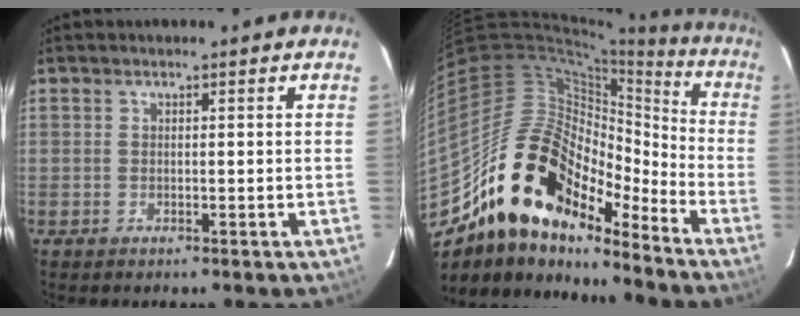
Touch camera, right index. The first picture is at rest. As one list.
[{"total": 21.5, "force": [-15.0, 10.0, 11.8], "torque": [-0.212, 0.007, -0.271]}]